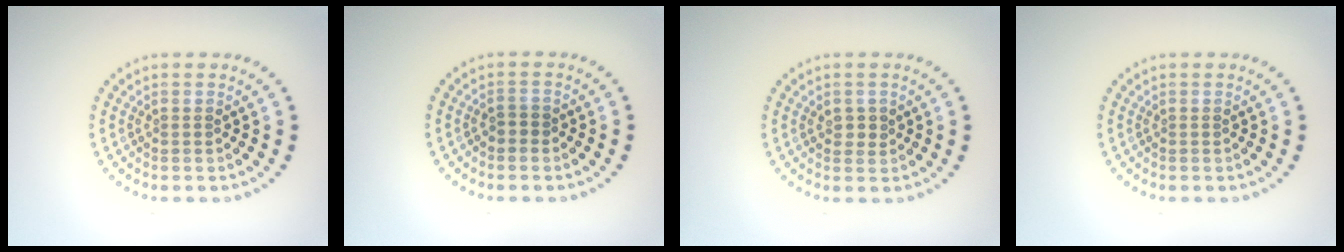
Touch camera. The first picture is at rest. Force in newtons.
{"total": 1.0, "press": 0.9, "slide": 0.4}
{"total": 1.4, "press": 1.2, "slide": 0.6}
{"total": 0.0}